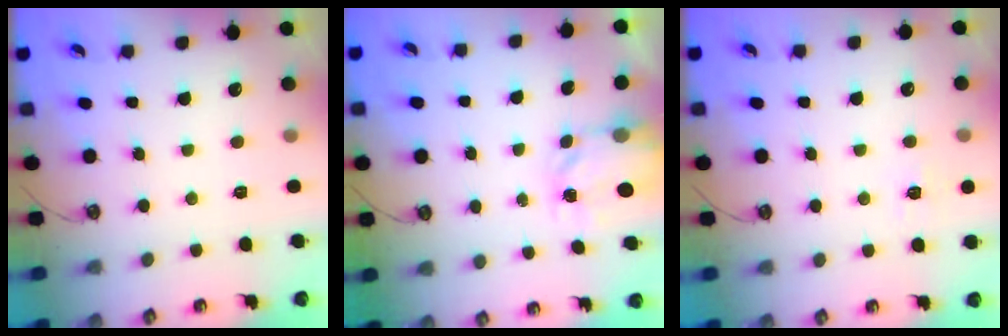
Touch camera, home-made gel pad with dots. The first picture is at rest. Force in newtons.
{"total": 3.6, "press": 3.5, "slide": 0.6}
{"total": 5.3, "press": 5.2, "slide": 0.5}